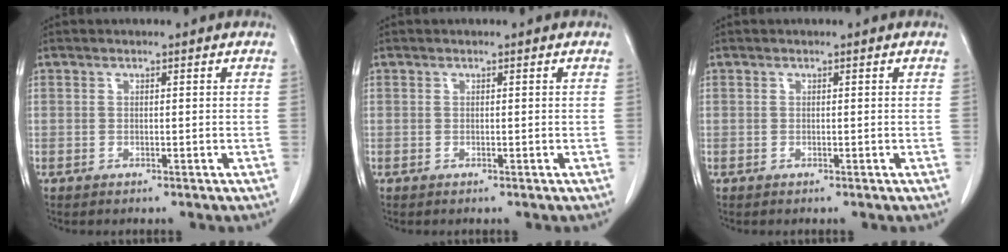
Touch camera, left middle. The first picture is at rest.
{"total": 0.0}
{"total": 0.0}